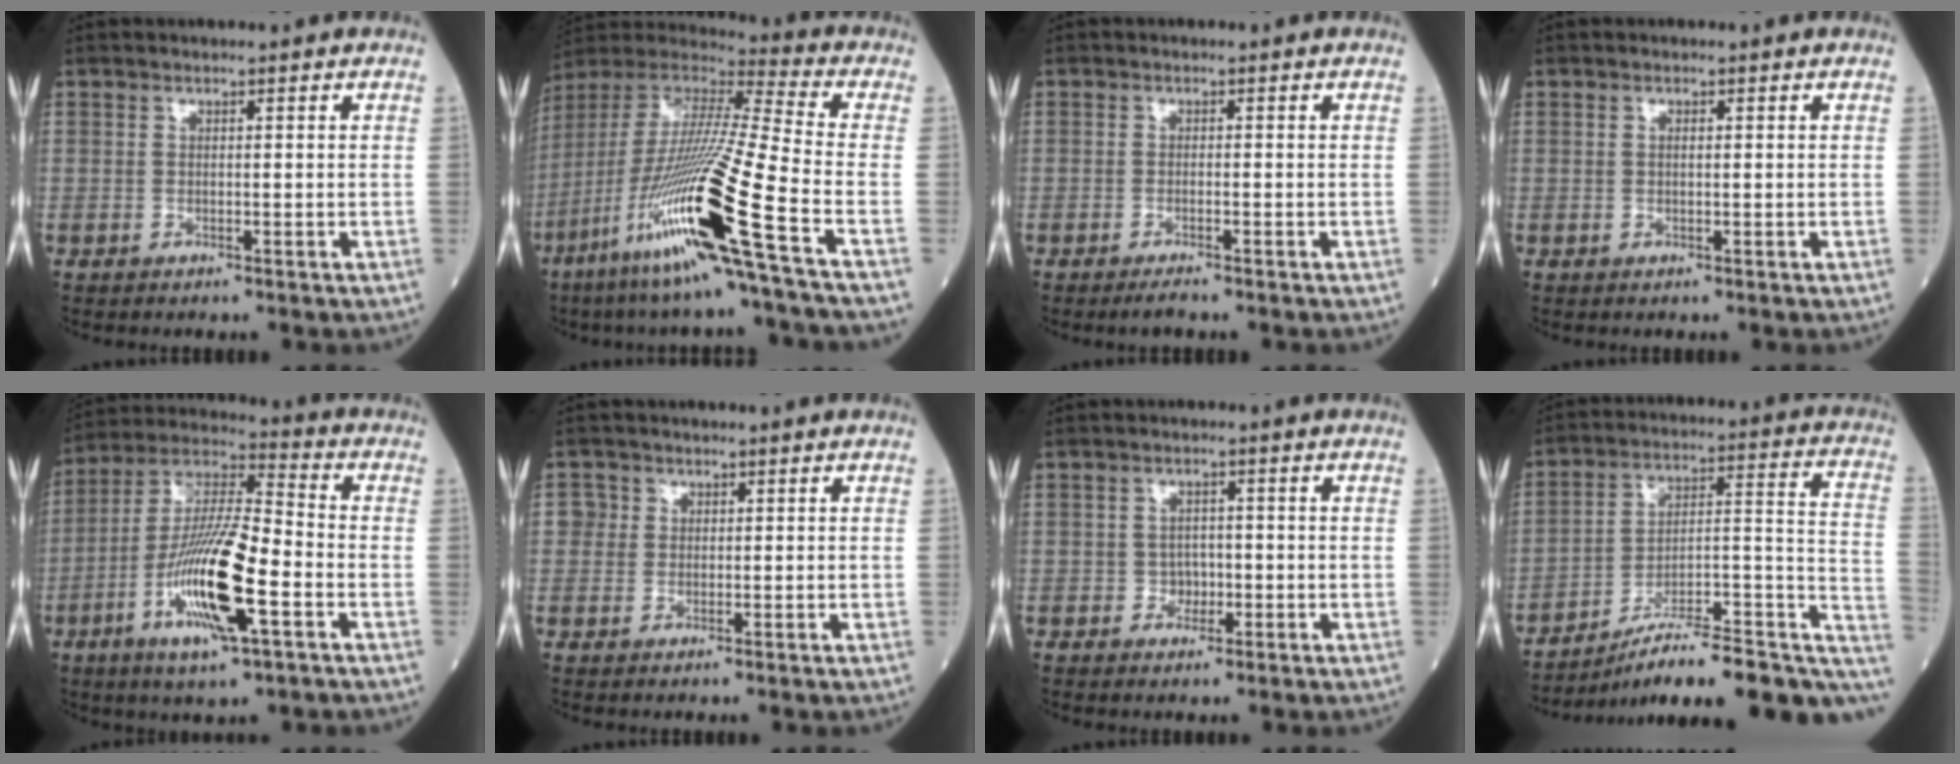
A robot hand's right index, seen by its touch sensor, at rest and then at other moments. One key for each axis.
{"total": 23.9, "fx": -10.8, "fy": -1.0, "fz": 21.3, "tx": -0.441, "ty": -0.054, "tz": -0.213}
{"total": 1.8, "fx": -1.5, "fy": 0.0, "fz": 1.1, "tx": -0.023, "ty": -0.004, "tz": -0.026}
{"total": 0.6, "fx": 0.1, "fy": 0.2, "fz": 0.6, "tx": -0.013, "ty": 0.000, "tz": 0.002}
{"total": 16.5, "fx": -5.5, "fy": 2.5, "fz": 15.3, "tx": -0.303, "ty": -0.010, "tz": -0.101}
{"total": 1.9, "fx": 0.4, "fy": 1.8, "fz": 0.0, "tx": 0.012, "ty": 0.004, "tz": 0.002}
{"total": 2.2, "fx": -0.6, "fy": 1.9, "fz": 0.9, "tx": -0.003, "ty": 0.008, "tz": -0.008}
{"total": 21.9, "fx": -14.1, "fy": 4.6, "fz": 16.1, "tx": -0.163, "ty": 0.043, "tz": -0.202}